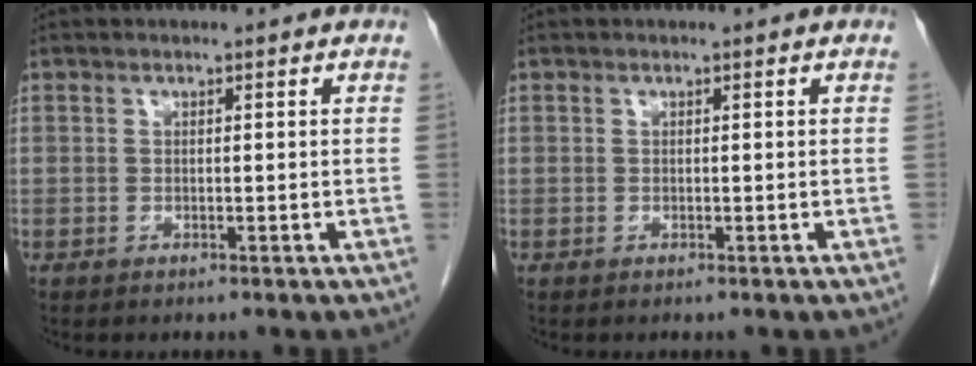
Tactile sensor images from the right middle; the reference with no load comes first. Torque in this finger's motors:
{"motor_torque": [0.00, 0.00, 0.00, 0.00]}